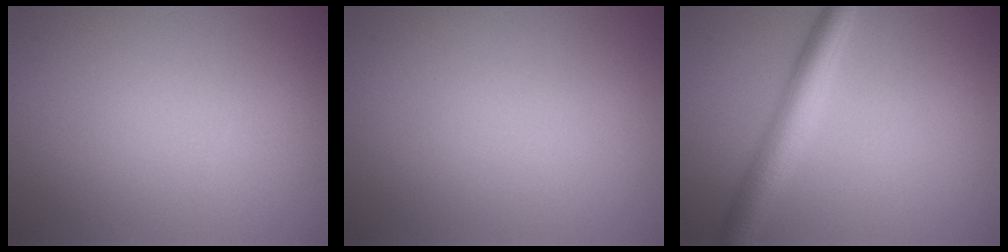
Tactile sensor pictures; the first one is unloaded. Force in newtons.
{"total": 0.0}
{"total": 4.2, "press": 4.2, "slide": 0.1}